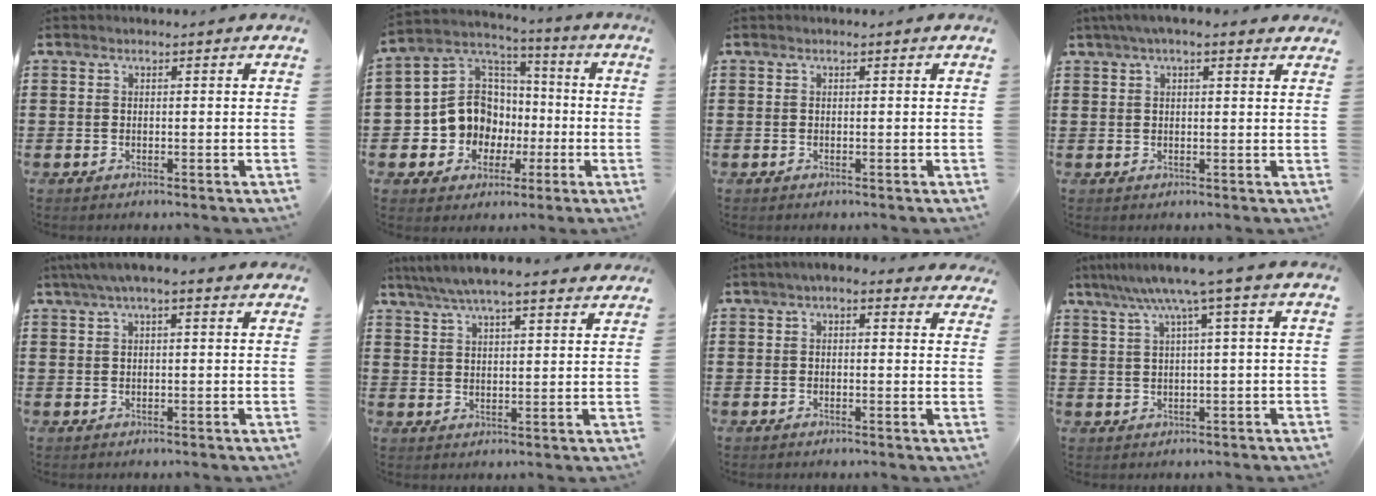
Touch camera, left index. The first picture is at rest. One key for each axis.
{"total": 10.7, "fx": -1.7, "fy": 10.0, "fz": 3.4, "tx": -0.114, "ty": 0.011, "tz": -0.028}
{"total": 0.0}
{"total": 3.2, "fx": 2.2, "fy": 0.7, "fz": 2.2, "tx": -0.047, "ty": 0.008, "tz": 0.039}
{"total": 3.4, "fx": 1.8, "fy": 0.7, "fz": 2.8, "tx": -0.056, "ty": 0.007, "tz": 0.031}
{"total": 5.6, "fx": 4.9, "fy": 0.5, "fz": 2.7, "tx": -0.066, "ty": -0.012, "tz": 0.086}
{"total": 2.2, "fx": 1.2, "fy": 1.1, "fz": 1.5, "tx": -0.034, "ty": 0.007, "tz": 0.021}
{"total": 5.9, "fx": 2.7, "fy": -0.7, "fz": 5.2, "tx": -0.106, "ty": -0.005, "tz": 0.043}